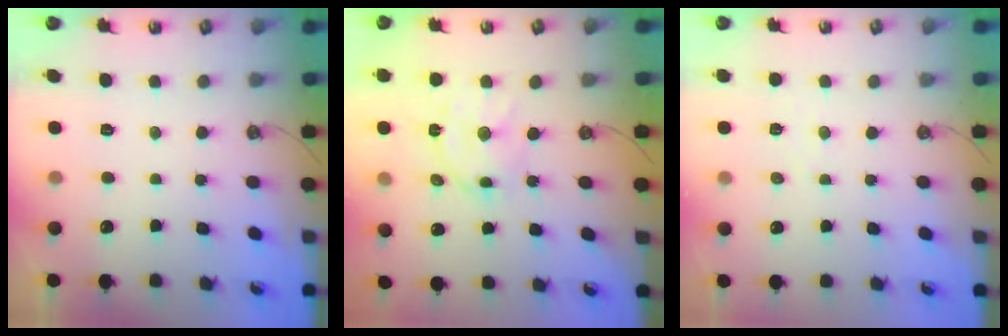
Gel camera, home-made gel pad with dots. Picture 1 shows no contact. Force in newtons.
{"total": 10.3, "press": 10.3, "slide": 0.7}
{"total": 4.1, "press": 4.0, "slide": 0.5}